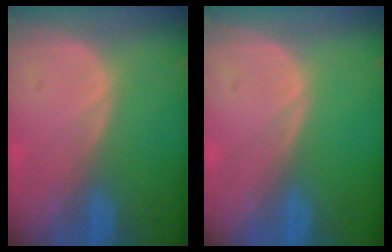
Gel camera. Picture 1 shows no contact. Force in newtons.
{"total": 0.0}